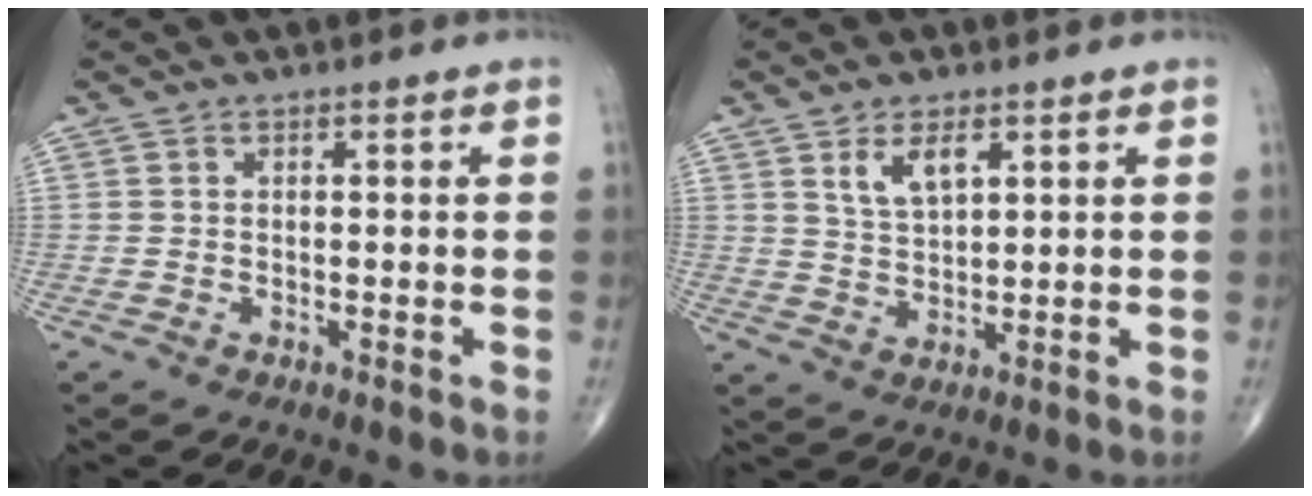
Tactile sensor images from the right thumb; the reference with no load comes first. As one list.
[{"total": 5.5, "force": [2.7, 2.6, 4.0], "torque": [-0.066, -0.016, 0.056]}]